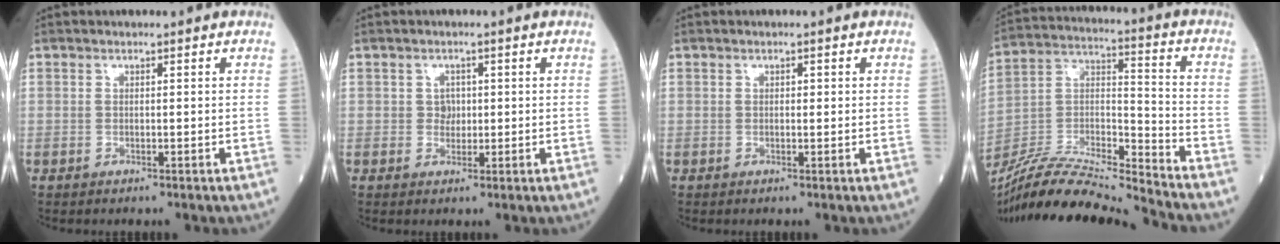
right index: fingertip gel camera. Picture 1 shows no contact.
{"total": 1.9, "force": [0.2, 1.6, 0.9], "torque": [-0.010, 0.002, 0.002]}
{"total": 0.7, "force": [0.1, 0.3, 0.6], "torque": [-0.009, 0.000, 0.002]}
{"total": 18.9, "force": [-17.6, -0.3, 6.8], "torque": [-0.137, 0.010, -0.323]}